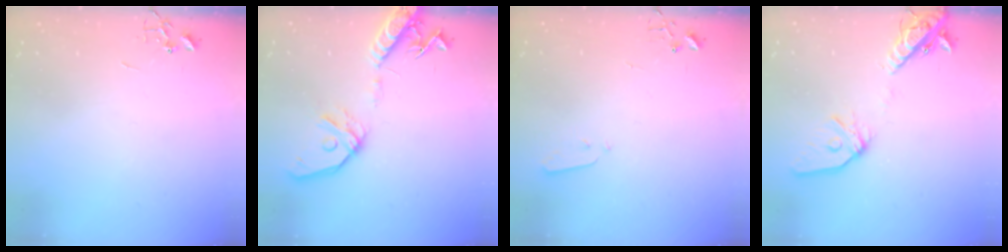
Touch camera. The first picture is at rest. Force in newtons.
{"total": 15.4, "press": 15.2, "slide": 2.8}
{"total": 2.9, "press": 2.9, "slide": 0.4}
{"total": 15.2, "press": 14.9, "slide": 3.0}